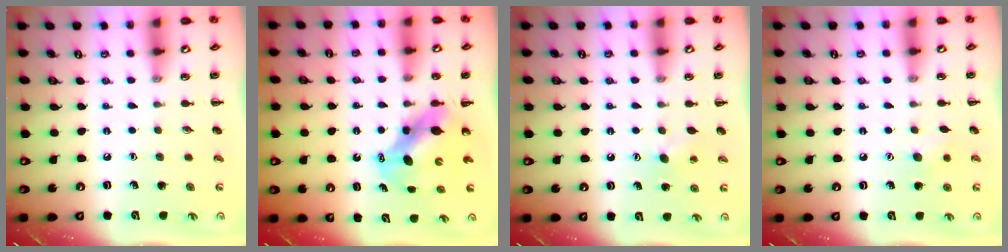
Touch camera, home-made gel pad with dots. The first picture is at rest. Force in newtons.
{"total": 6.7, "press": 6.5, "slide": 1.3}
{"total": 5.0, "press": 4.8, "slide": 1.4}
{"total": 7.6, "press": 7.3, "slide": 2.0}